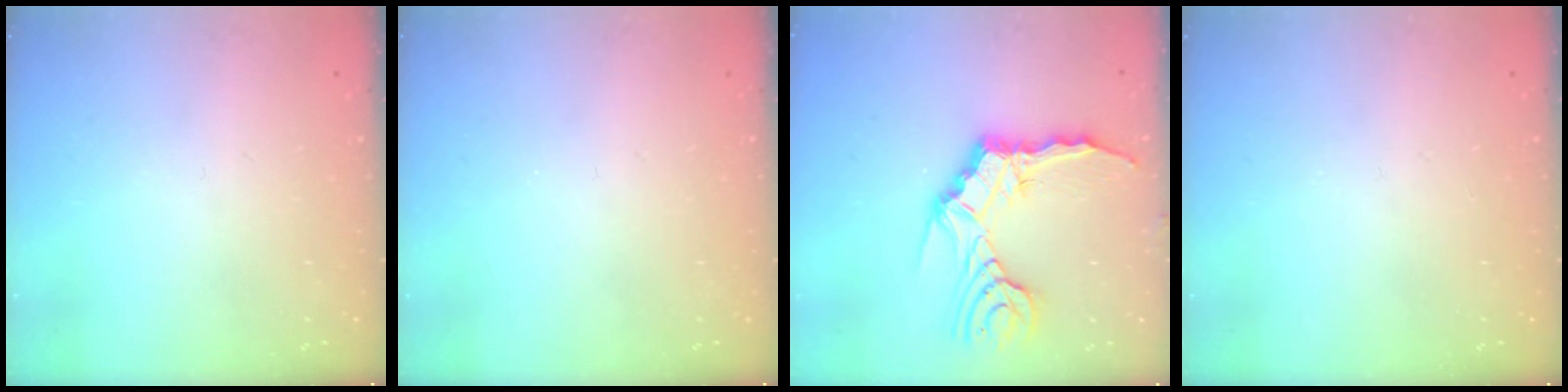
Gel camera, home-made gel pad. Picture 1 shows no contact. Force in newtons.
{"total": 0.0}
{"total": 13.3, "press": 13.2, "slide": 1.6}
{"total": 0.0}